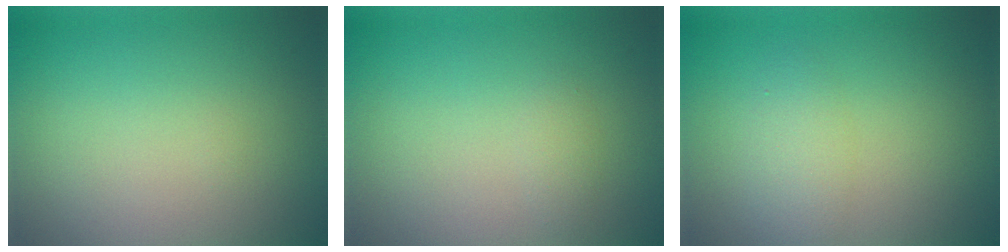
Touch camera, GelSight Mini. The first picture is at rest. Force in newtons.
{"total": 0.8, "press": 0.8, "slide": 0.0}
{"total": 2.2, "press": 2.2, "slide": 0.1}